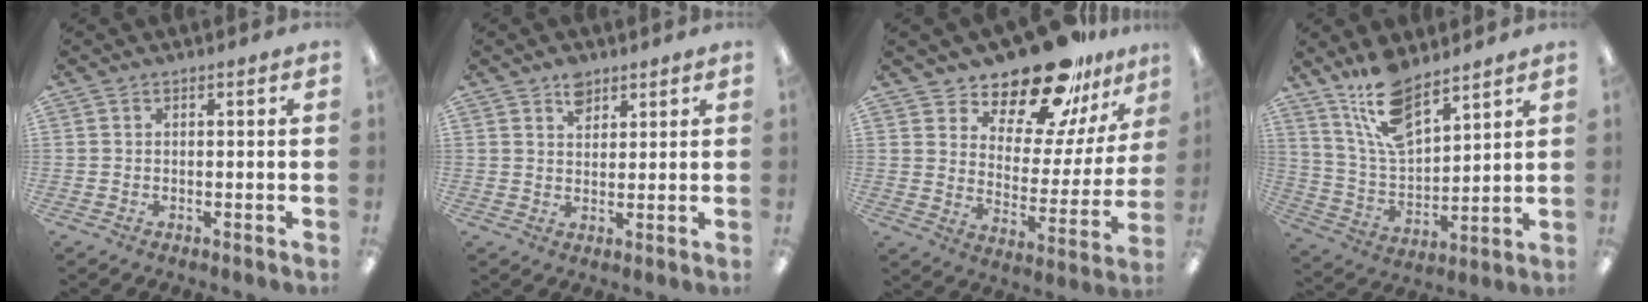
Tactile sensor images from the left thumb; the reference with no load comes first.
{"total": 4.8, "force": [3.5, 2.9, 1.7], "torque": [-0.020, -0.011, 0.061]}
{"total": 19.3, "force": [16.6, 6.1, 7.6], "torque": [-0.128, -0.130, 0.288]}
{"total": 13.8, "force": [10.3, 5.3, 7.5], "torque": [-0.158, -0.044, 0.191]}